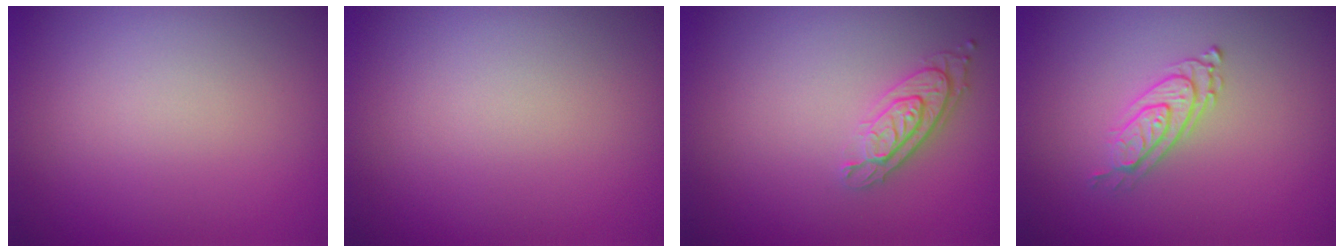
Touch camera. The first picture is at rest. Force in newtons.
{"total": 0.0}
{"total": 2.4, "press": 1.9, "slide": 1.4}
{"total": 2.7, "press": 2.0, "slide": 1.8}